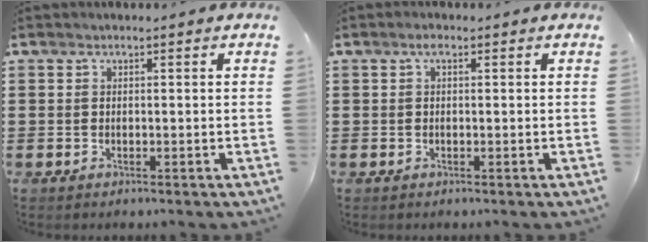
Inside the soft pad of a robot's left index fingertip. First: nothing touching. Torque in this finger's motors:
{"motor_torque": [0.47, -0.10, 0.21, 0.04]}